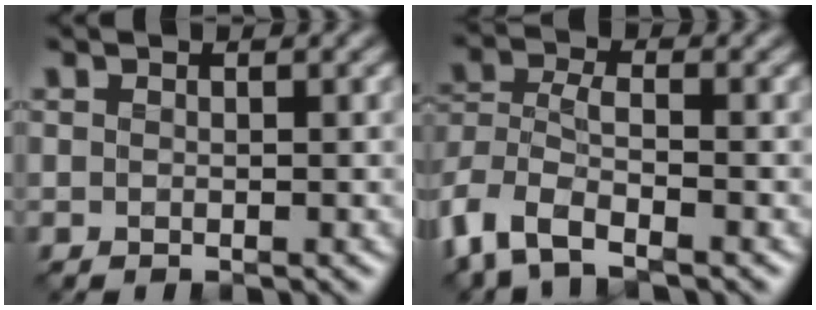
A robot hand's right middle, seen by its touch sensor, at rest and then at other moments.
{"total": 6.0, "force": [-3.7, 2.6, 3.9], "torque": [-0.093, -0.007, -0.082]}